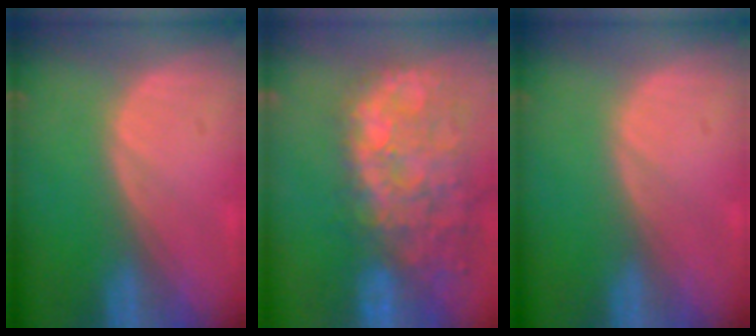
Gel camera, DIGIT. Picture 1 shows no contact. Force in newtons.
{"total": 14.5, "press": 11.7, "slide": 8.6}
{"total": 0.0}